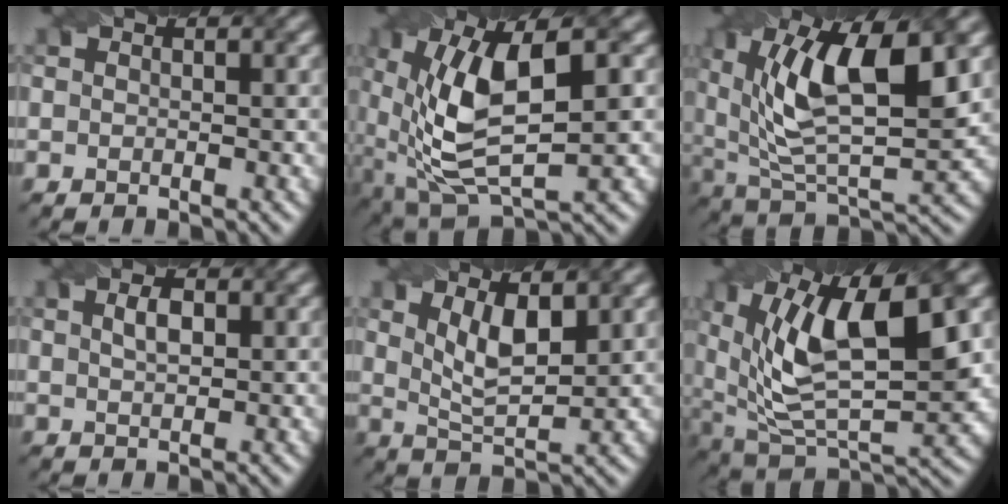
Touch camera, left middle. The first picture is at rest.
{"total": 10.6, "force": [0.8, 4.7, 9.4], "torque": [-0.189, -0.002, 0.014]}
{"total": 12.1, "force": [3.9, 4.8, 10.4], "torque": [-0.186, 0.004, 0.067]}
{"total": 1.9, "force": [0.7, 0.8, 1.5], "torque": [-0.029, 0.002, 0.014]}
{"total": 4.5, "force": [1.7, 1.6, 3.8], "torque": [-0.080, -0.008, 0.036]}
{"total": 13.1, "force": [4.1, 5.6, 11.1], "torque": [-0.197, 0.000, 0.070]}